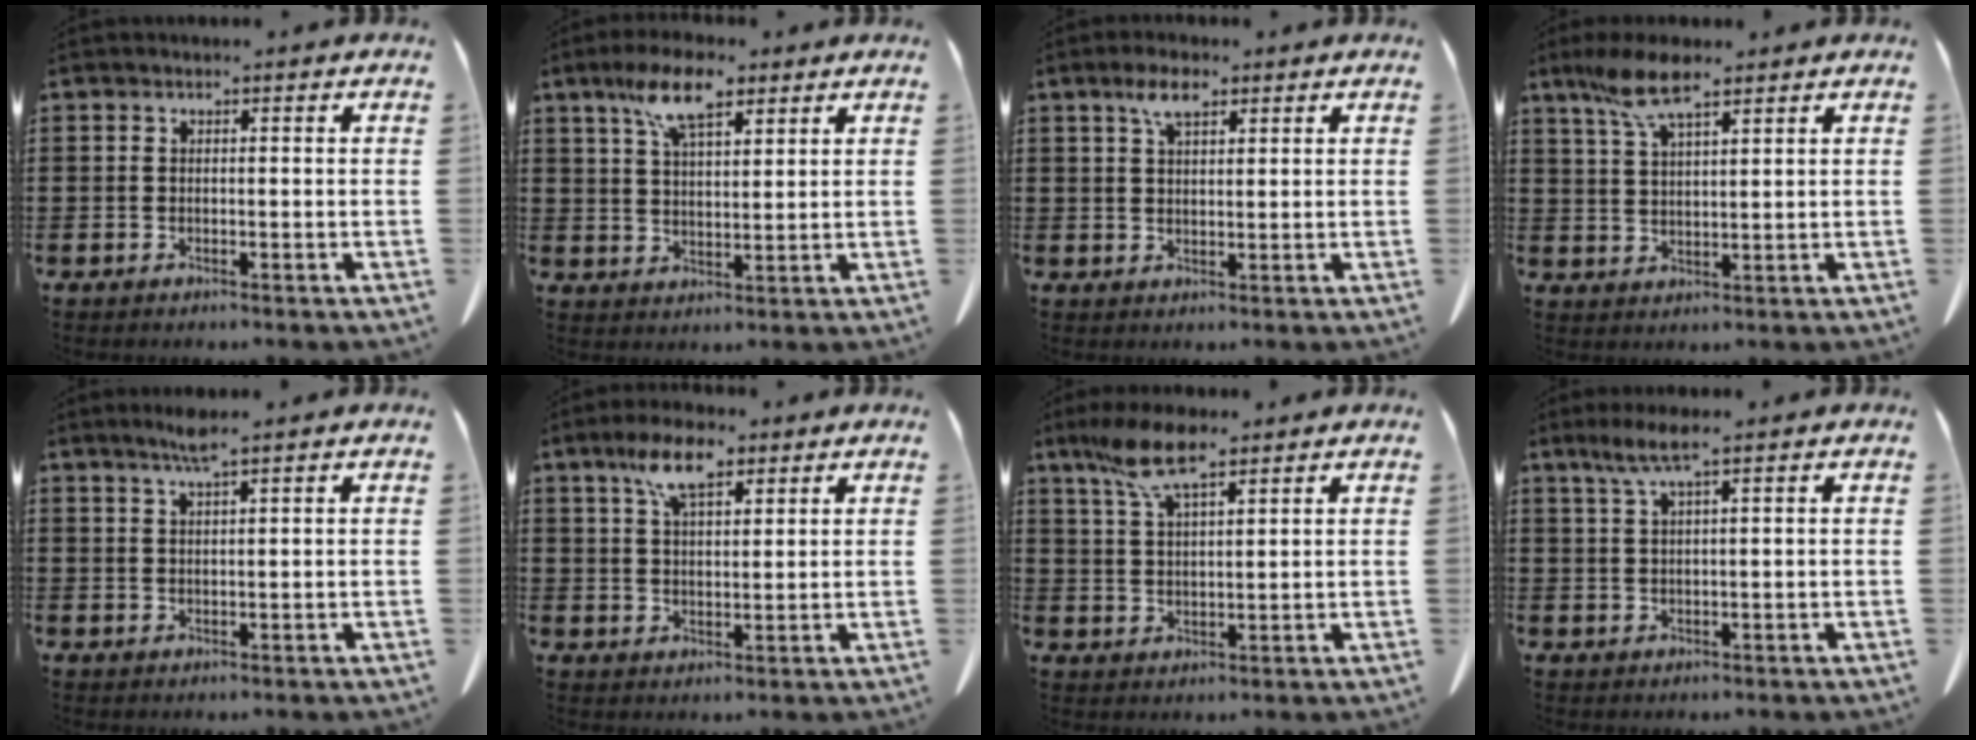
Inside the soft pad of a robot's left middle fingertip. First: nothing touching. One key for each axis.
{"total": 8.7, "fx": 5.6, "fy": 3.0, "fz": 6.0, "tx": -0.131, "ty": 0.001, "tz": 0.101}
{"total": 4.4, "fx": 2.6, "fy": 1.6, "fz": 3.1, "tx": -0.069, "ty": 0.006, "tz": 0.046}
{"total": 7.0, "fx": 4.7, "fy": 1.6, "fz": 4.9, "tx": -0.108, "ty": -0.002, "tz": 0.085}
{"total": 3.0, "fx": 2.3, "fy": 0.0, "fz": 2.0, "tx": -0.043, "ty": 0.000, "tz": 0.041}
{"total": 7.5, "fx": 4.6, "fy": 2.7, "fz": 5.3, "tx": -0.115, "ty": 0.003, "tz": 0.083}
{"total": 7.8, "fx": 5.2, "fy": 1.9, "fz": 5.5, "tx": -0.119, "ty": -0.003, "tz": 0.095}
{"total": 4.1, "fx": 2.4, "fy": 0.1, "fz": 3.4, "tx": -0.071, "ty": -0.001, "tz": 0.043}